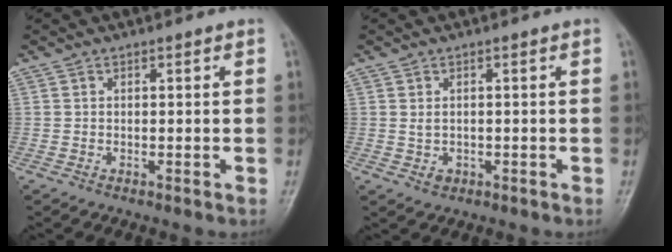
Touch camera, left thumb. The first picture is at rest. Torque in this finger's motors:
{"motor_torque": [0.03, 0.03, 0.16, 0.16, 0.00]}